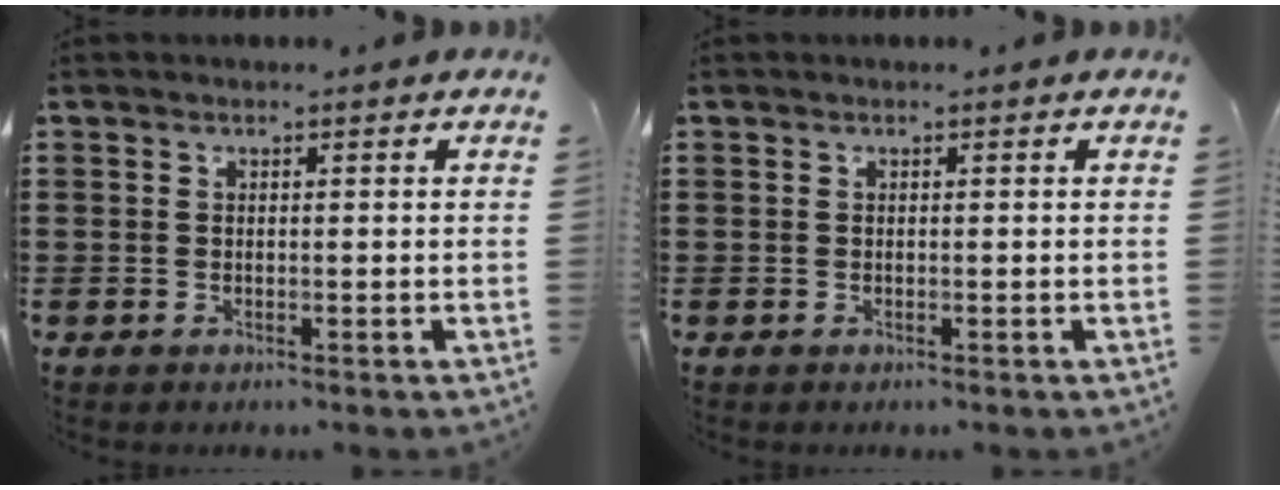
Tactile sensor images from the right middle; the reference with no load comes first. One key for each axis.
{"total": 0.0}